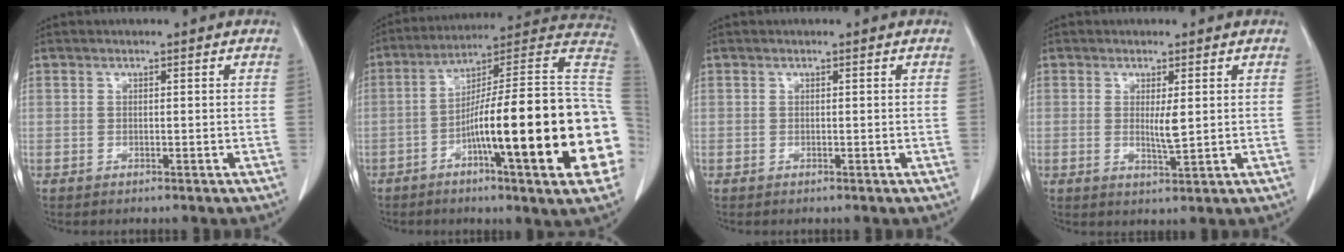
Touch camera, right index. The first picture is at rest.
{"total": 27.4, "force": [-5.2, 1.5, 26.9], "torque": [-0.287, 0.015, -0.087]}
{"total": 0.0}
{"total": 2.8, "force": [0.6, 0.3, 2.7], "torque": [-0.047, -0.007, 0.016]}